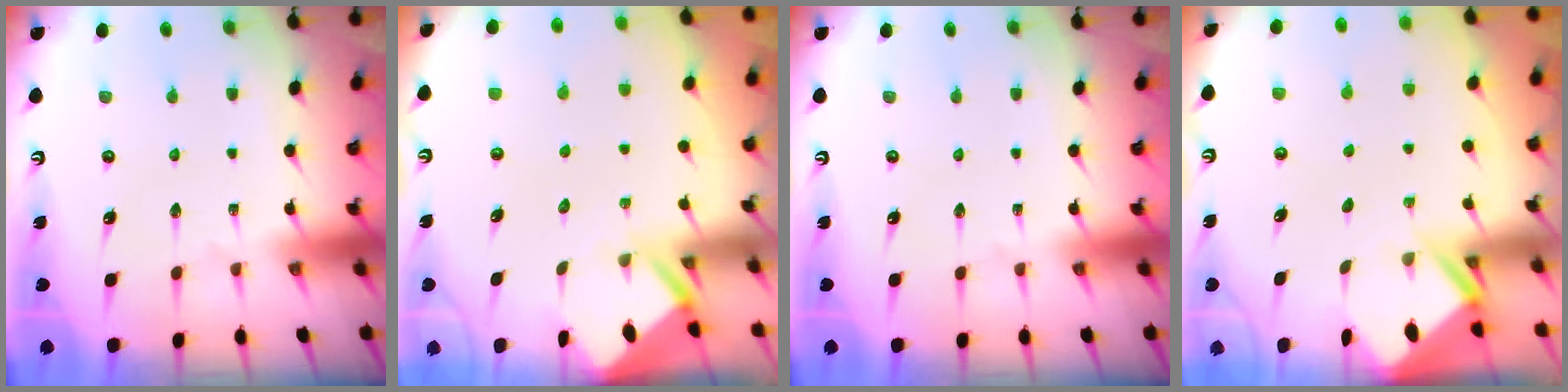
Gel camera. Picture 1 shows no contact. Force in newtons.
{"total": 2.3, "press": 2.3, "slide": 0.2}
{"total": 0.0}
{"total": 2.6, "press": 2.6, "slide": 0.1}